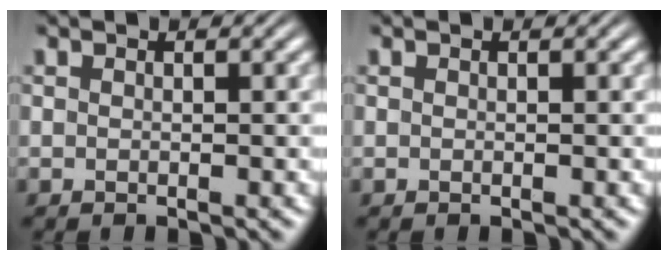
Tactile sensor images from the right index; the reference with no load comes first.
{"total": 0.0}